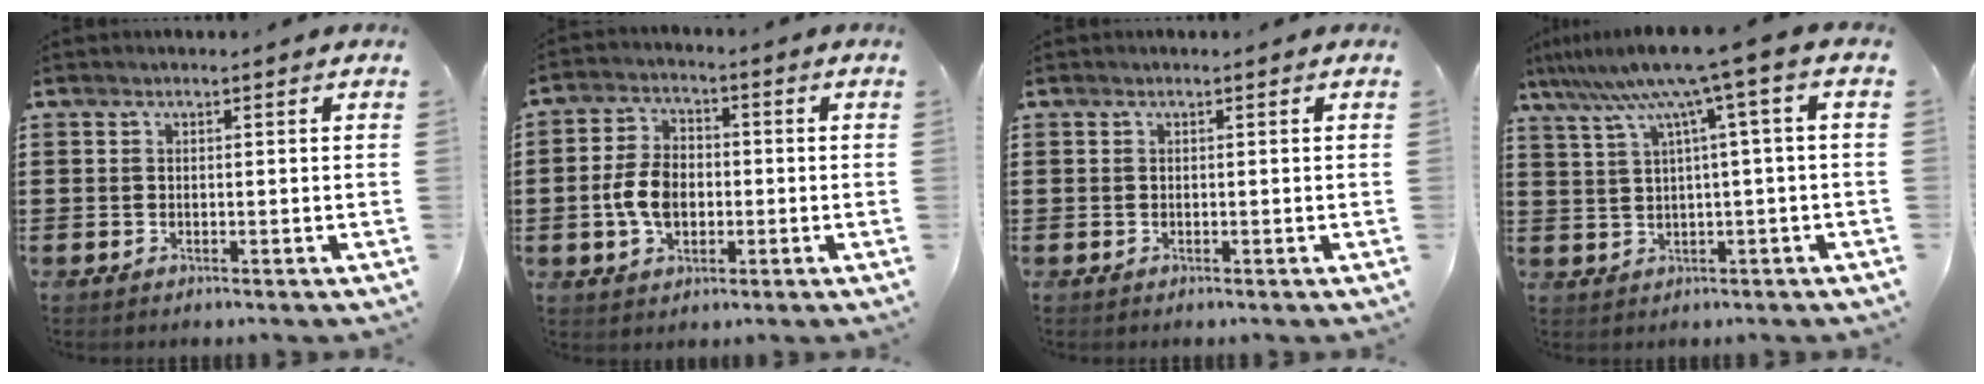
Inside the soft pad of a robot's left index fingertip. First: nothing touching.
{"total": 6.8, "force": [-1.3, 4.5, 4.9], "torque": [-0.118, 0.004, -0.030]}
{"total": 0.0}
{"total": 8.0, "force": [3.1, -0.8, 7.3], "torque": [-0.147, -0.019, 0.047]}